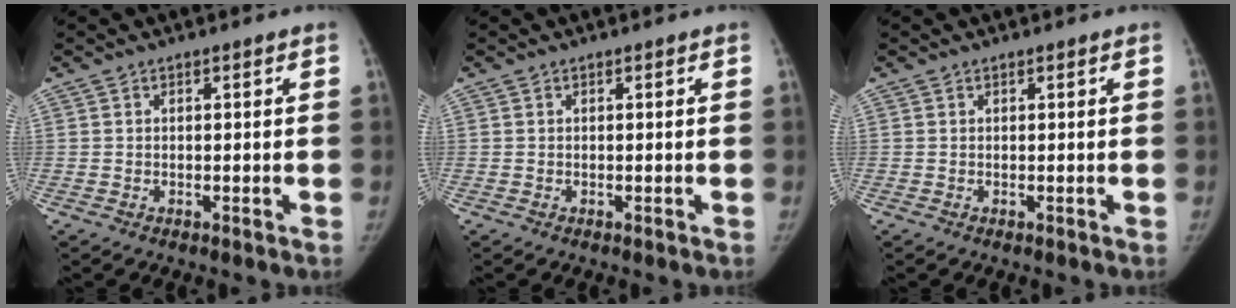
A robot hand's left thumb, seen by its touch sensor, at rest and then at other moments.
{"total": 0.0}
{"total": 0.0}